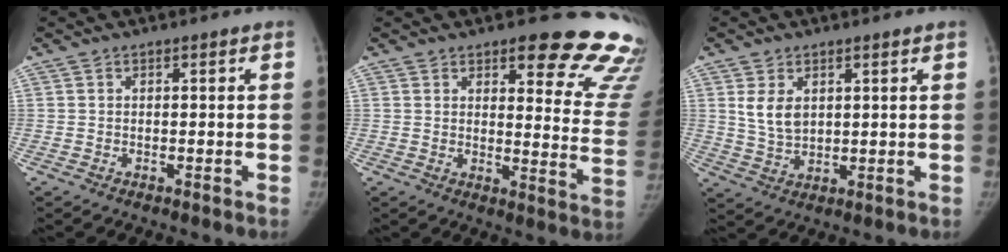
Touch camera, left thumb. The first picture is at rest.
{"total": 19.3, "force": [15.2, 6.3, 10.1], "torque": [-0.068, -0.117, 0.161]}
{"total": 5.6, "force": [2.0, 3.6, 3.8], "torque": [-0.058, -0.013, 0.048]}